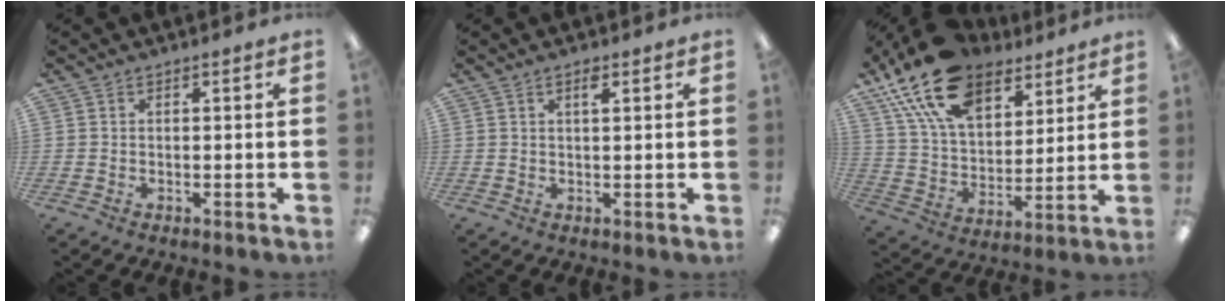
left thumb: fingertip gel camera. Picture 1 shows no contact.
{"total": 1.8, "force": [1.1, 0.5, 1.4], "torque": [-0.023, 0.000, 0.016]}
{"total": 20.7, "force": [13.9, 10.8, 10.9], "torque": [-0.208, -0.058, 0.253]}